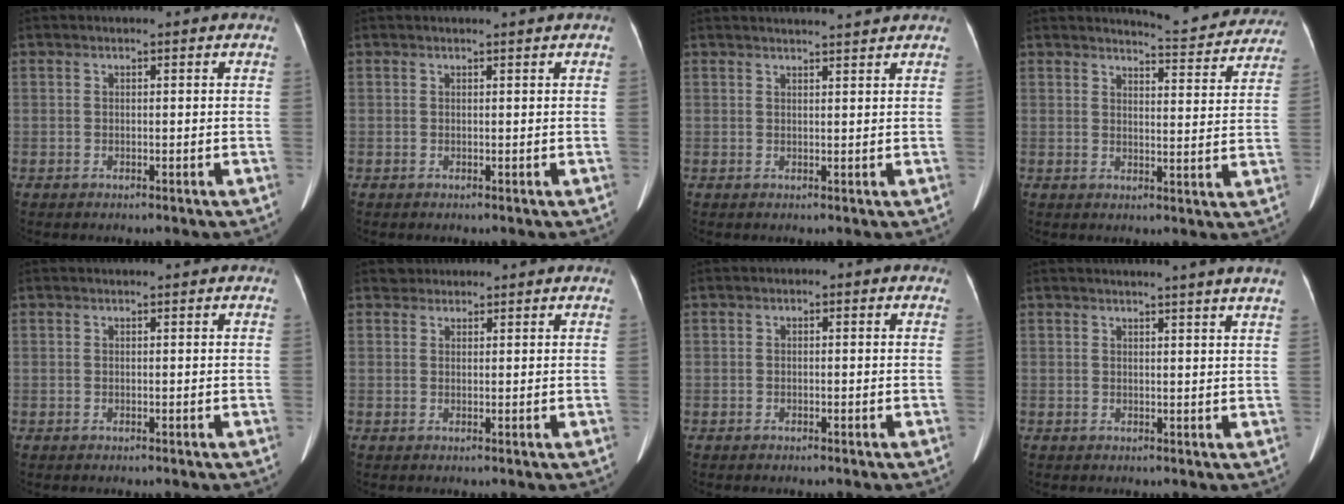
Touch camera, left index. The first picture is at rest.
{"total": 0.0}
{"total": 5.3, "force": [5.1, -0.8, 1.4], "torque": [-0.017, 0.014, 0.060]}
{"total": 10.0, "force": [9.8, 1.1, 1.4], "torque": [-0.013, -0.021, 0.106]}
{"total": 0.7, "force": [0.7, 0.0, 0.3], "torque": [-0.005, 0.012, 0.012]}
{"total": 1.4, "force": [1.1, 0.7, -0.4], "torque": [0.005, 0.009, 0.017]}
{"total": 0.7, "force": [-0.3, 0.5, 0.5], "torque": [-0.003, 0.006, -0.010]}
{"total": 6.6, "force": [5.8, -1.0, 2.8], "torque": [-0.034, 0.008, 0.052]}